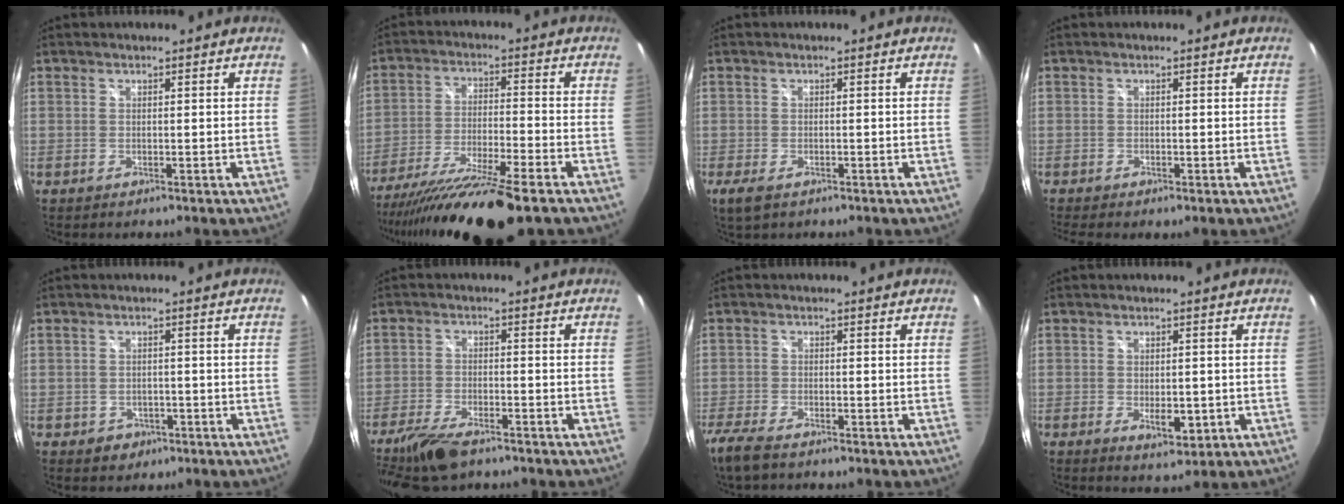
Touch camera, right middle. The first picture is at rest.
{"total": 17.3, "force": [-13.6, 0.3, 10.7], "torque": [-0.206, -0.050, -0.230]}
{"total": 3.0, "force": [-1.8, 0.9, 2.2], "torque": [-0.045, -0.016, -0.033]}
{"total": 2.2, "force": [-1.5, 0.1, 1.6], "torque": [-0.028, -0.018, -0.023]}
{"total": 2.8, "force": [-1.3, 2.3, 0.8], "torque": [-0.024, -0.001, -0.012]}
{"total": 10.7, "force": [-8.2, 3.8, 5.7], "torque": [-0.140, -0.026, -0.151]}
{"total": 5.8, "force": [-4.7, 1.1, 3.3], "torque": [-0.093, -0.026, -0.093]}
{"total": 4.0, "force": [-0.9, 1.6, 3.5], "torque": [-0.058, -0.015, -0.009]}